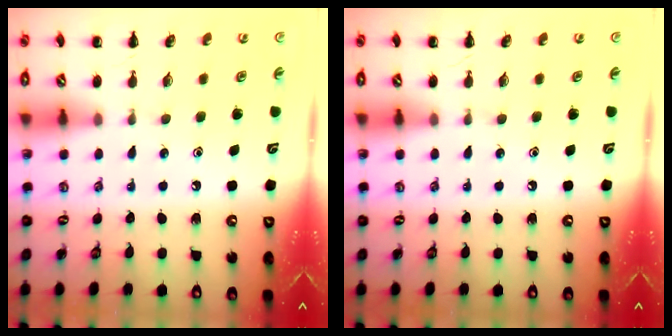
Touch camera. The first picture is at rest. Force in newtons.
{"total": 0.0}